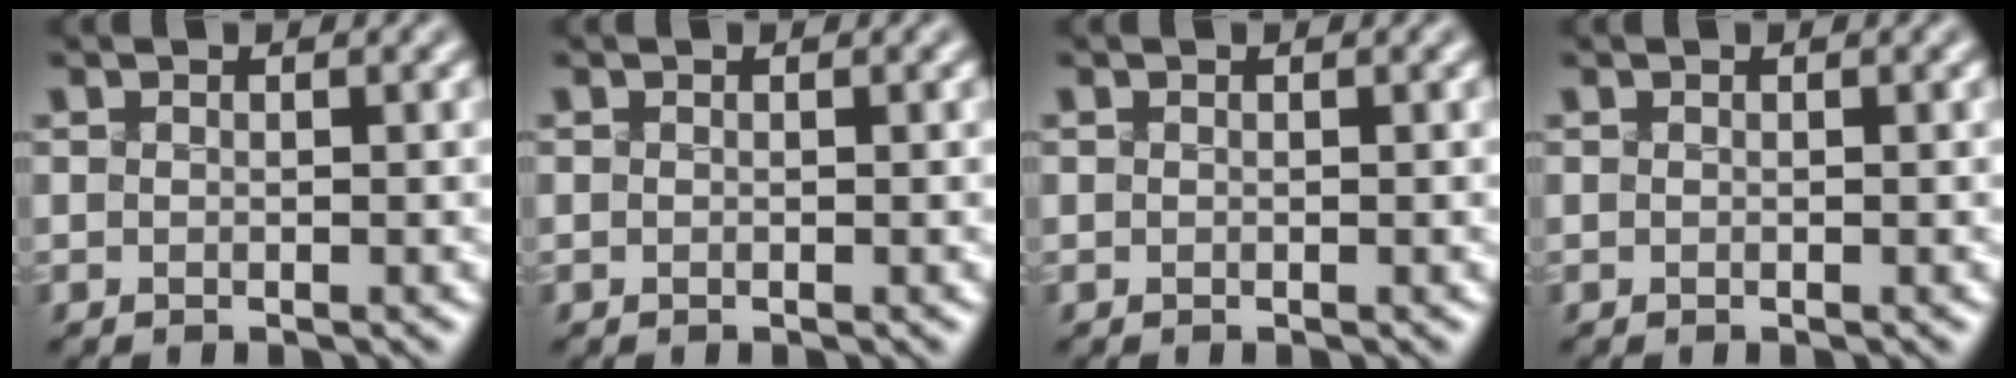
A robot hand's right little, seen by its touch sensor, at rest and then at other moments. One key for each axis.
{"total": 0.0}
{"total": 0.0}
{"total": 0.0}